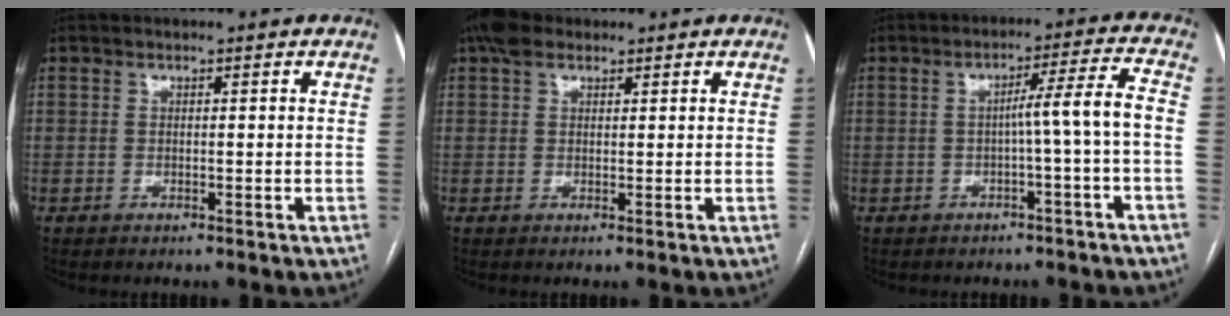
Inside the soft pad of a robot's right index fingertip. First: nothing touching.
{"total": 3.9, "force": [2.7, 2.1, 2.0], "torque": [-0.045, 0.023, 0.052]}
{"total": 5.7, "force": [-1.3, -1.2, 5.5], "torque": [-0.081, 0.017, -0.017]}